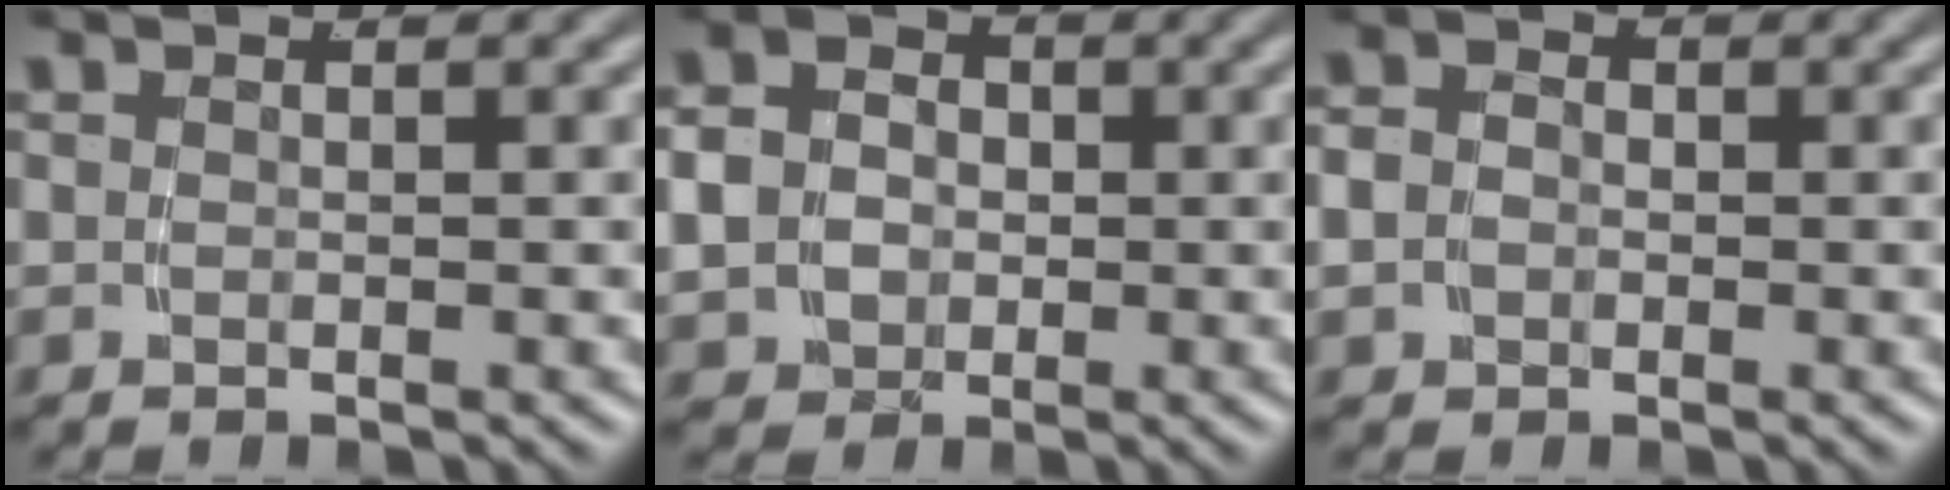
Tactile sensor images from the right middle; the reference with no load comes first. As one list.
[{"total": 7.1, "force": [0.1, 6.1, 3.5], "torque": [-0.080, -0.020, 0.001]}, {"total": 3.6, "force": [-0.2, 3.3, 1.4], "torque": [-0.037, -0.008, -0.008]}]